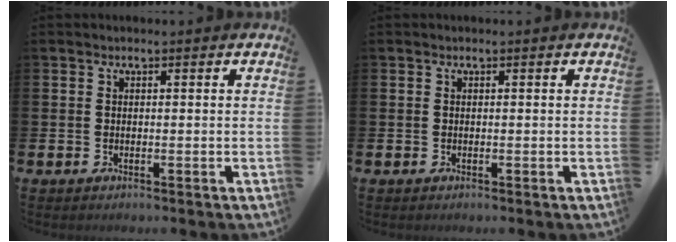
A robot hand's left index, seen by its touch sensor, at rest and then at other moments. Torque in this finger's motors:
{"motor_torque": [0.00, 0.00, 0.00, 0.01]}